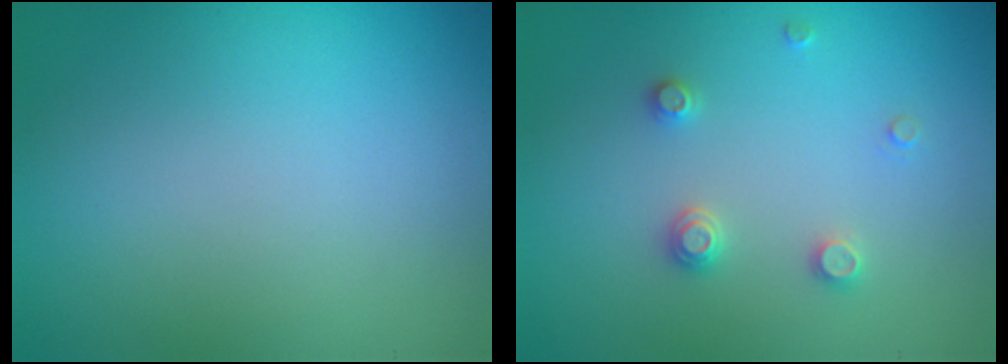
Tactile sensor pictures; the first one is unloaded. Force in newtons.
{"total": 1.8, "press": 1.7, "slide": 0.3}